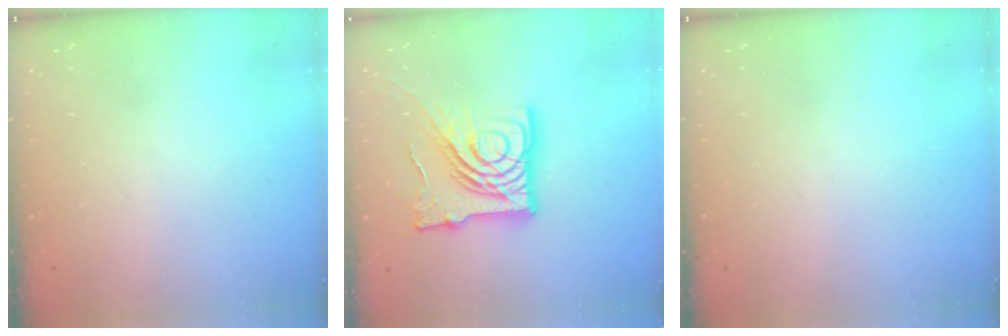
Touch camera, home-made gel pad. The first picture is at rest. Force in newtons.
{"total": 22.2, "press": 22.1, "slide": 2.7}
{"total": 0.0}